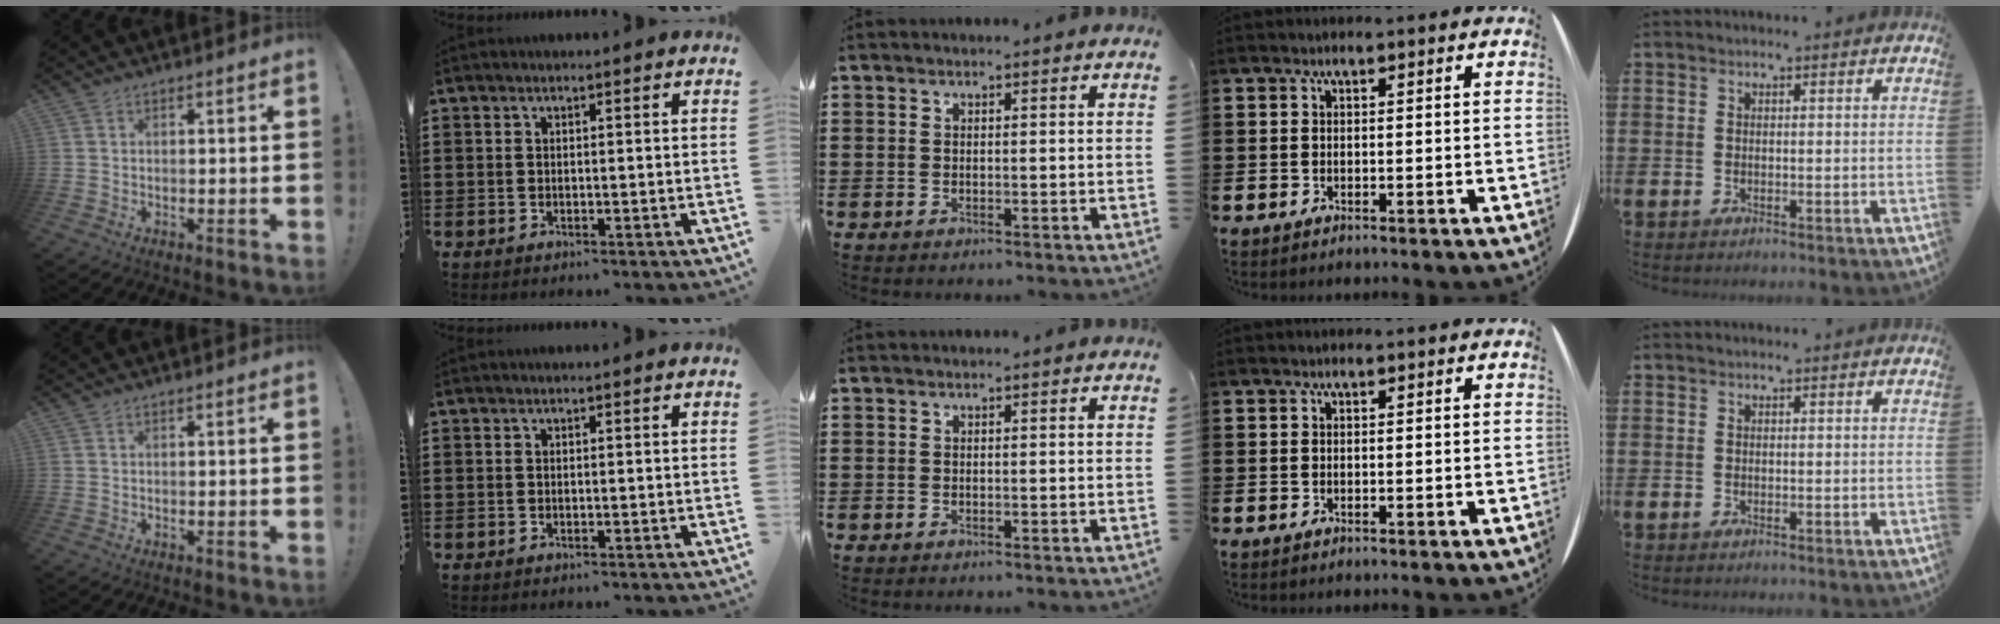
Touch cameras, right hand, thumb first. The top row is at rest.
{}